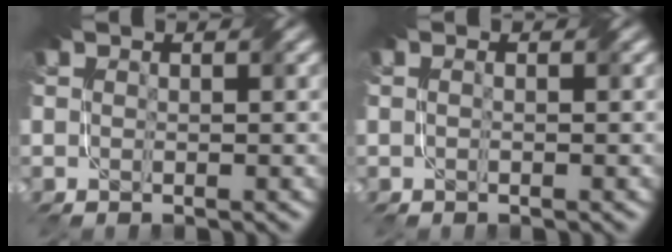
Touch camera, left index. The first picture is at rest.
{"total": 1.0, "force": [0.3, 0.6, 0.7], "torque": [0.002, -0.001, -0.006]}